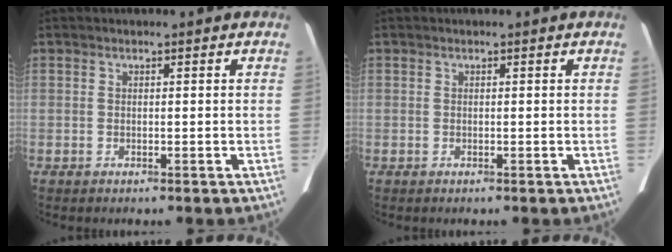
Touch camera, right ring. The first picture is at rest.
{"total": 0.0}